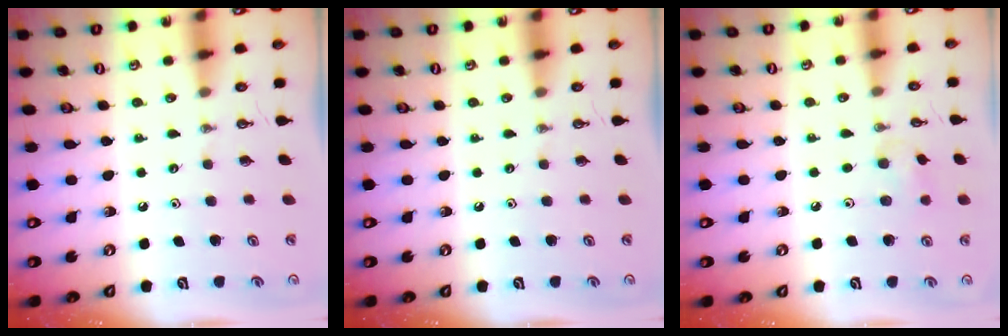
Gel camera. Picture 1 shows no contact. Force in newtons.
{"total": 0.0}
{"total": 6.0, "press": 5.9, "slide": 1.2}